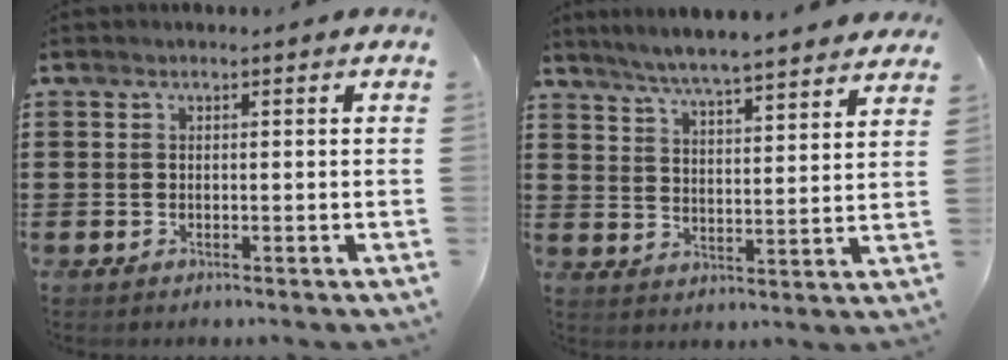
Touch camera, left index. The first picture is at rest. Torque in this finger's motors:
{"motor_torque": [1.16, -0.98, 0.35, 0.21]}